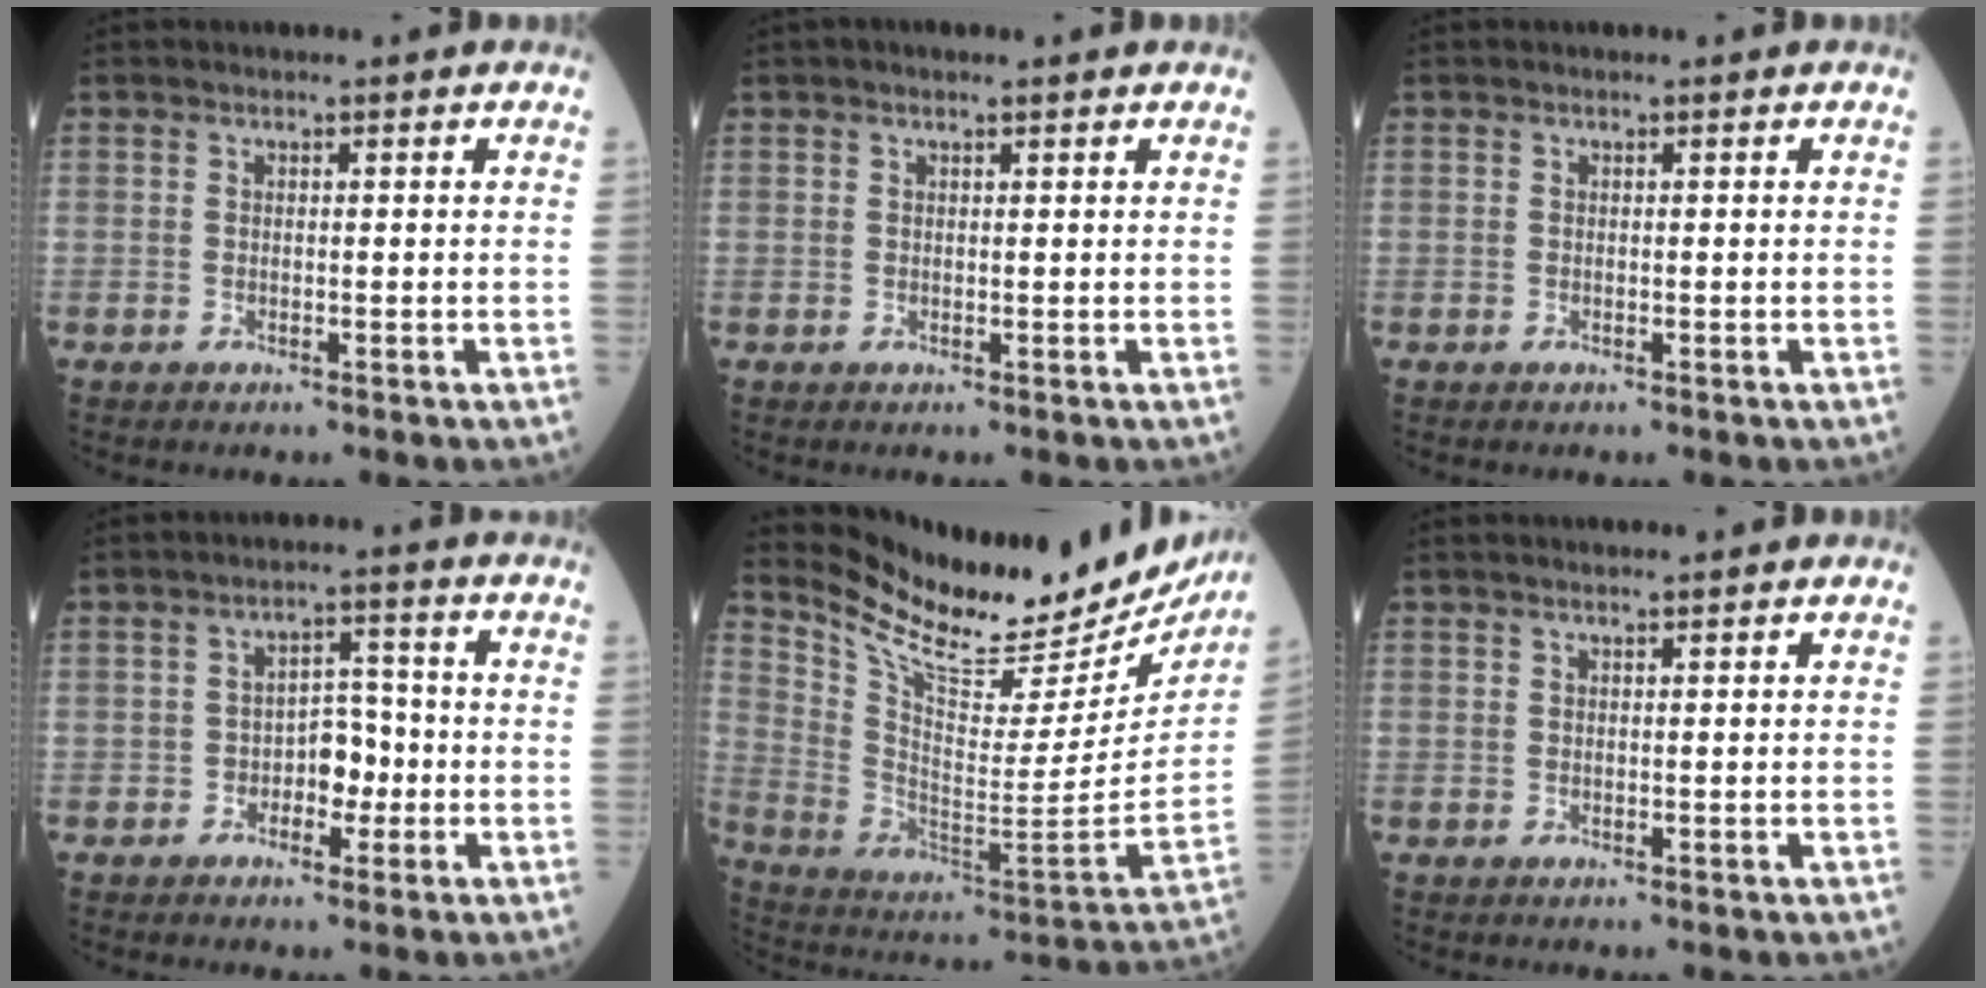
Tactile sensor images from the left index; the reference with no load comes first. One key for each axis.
{"total": 1.7, "fx": 1.2, "fy": 0.3, "fz": 1.1, "tx": -0.021, "ty": 0.017, "tz": 0.017}
{"total": 0.0}
{"total": 4.5, "fx": -1.3, "fy": 2.7, "fz": 3.3, "tx": -0.048, "ty": 0.014, "tz": -0.024}
{"total": 26.1, "fx": 23.2, "fy": 6.2, "fz": 10.2, "tx": -0.179, "ty": -0.067, "tz": 0.335}
{"total": 2.0, "fx": 1.7, "fy": 0.0, "fz": 1.0, "tx": -0.012, "ty": 0.014, "tz": 0.027}